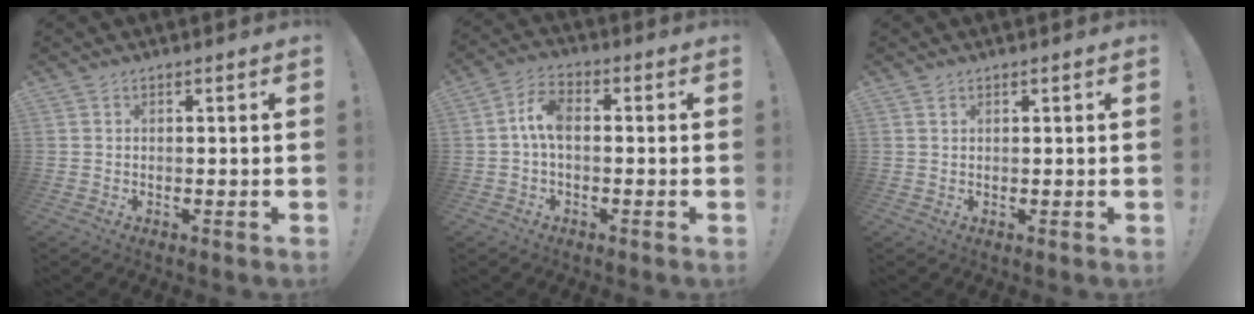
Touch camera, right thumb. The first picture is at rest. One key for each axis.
{"total": 7.0, "fx": 0.0, "fy": 3.7, "fz": 5.9, "tx": -0.117, "ty": 0.013, "tz": 0.005}
{"total": 0.8, "fx": 0.5, "fy": 0.4, "fz": 0.4, "tx": -0.009, "ty": 0.001, "tz": 0.010}